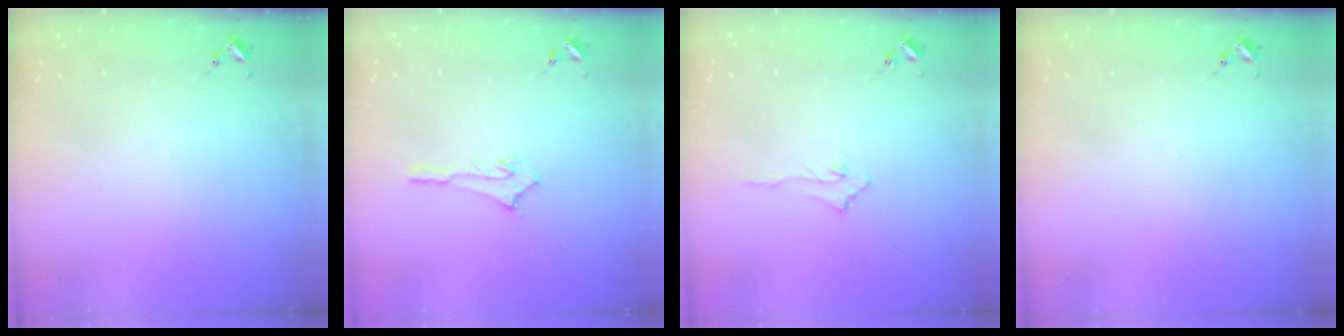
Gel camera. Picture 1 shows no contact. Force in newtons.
{"total": 2.6, "press": 2.6, "slide": 0.4}
{"total": 3.3, "press": 3.3, "slide": 0.5}
{"total": 0.0}